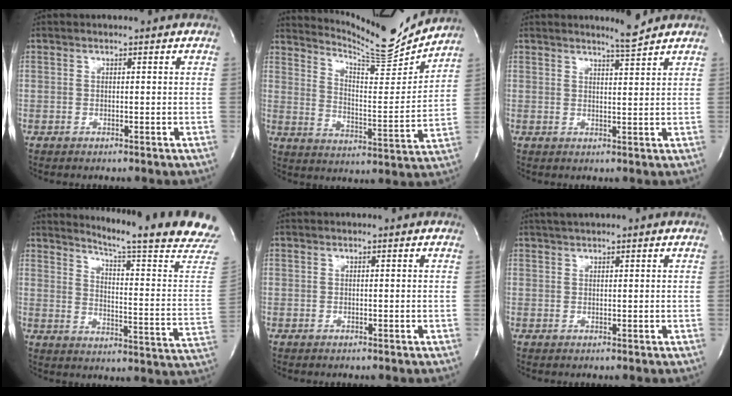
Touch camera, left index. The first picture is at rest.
{"total": 13.0, "force": [12.9, -0.9, 1.8], "torque": [-0.042, -0.049, 0.194]}
{"total": 2.6, "force": [2.5, -0.7, 0.4], "torque": [-0.015, -0.015, 0.045]}
{"total": 21.3, "force": [18.9, -1.4, 9.7], "torque": [-0.149, -0.105, 0.232]}
{"total": 0.0}
{"total": 2.5, "force": [2.2, 0.3, 1.2], "torque": [-0.024, 0.017, 0.039]}